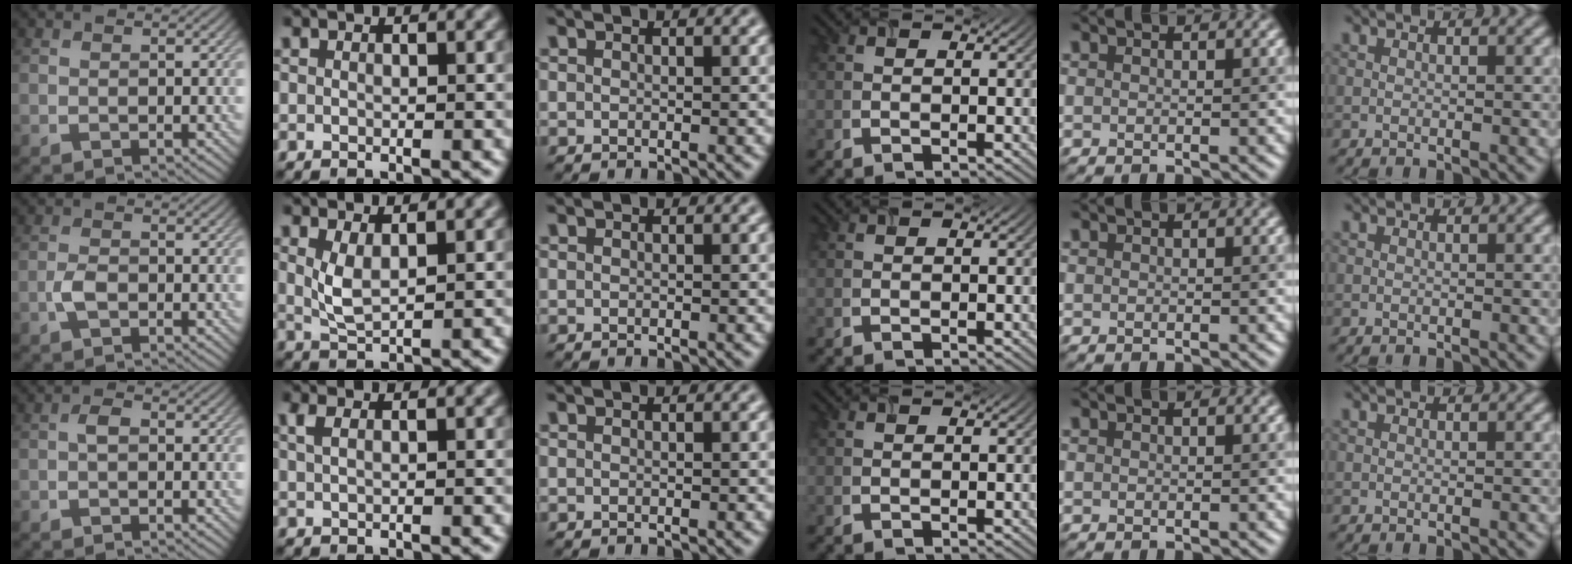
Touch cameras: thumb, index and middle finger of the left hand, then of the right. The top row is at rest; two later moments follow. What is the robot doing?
{"motion": "insert", "object": "airpods case & airpods"}